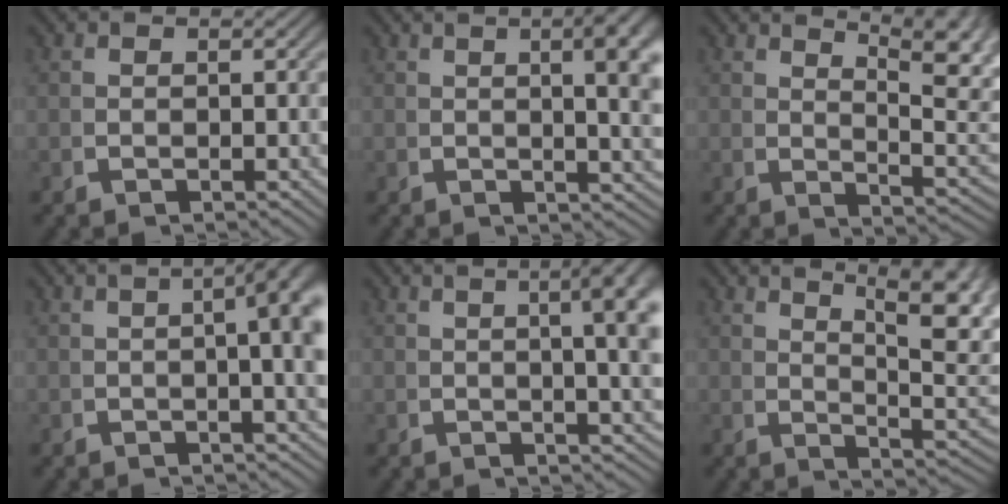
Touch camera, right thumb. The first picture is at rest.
{"total": 7.3, "force": [1.9, 2.5, 6.5], "torque": [-0.062, 0.011, 0.028]}
{"total": 7.6, "force": [2.6, 3.2, 6.4], "torque": [-0.067, -0.004, 0.047]}
{"total": 8.2, "force": [1.6, 3.3, 7.3], "torque": [-0.072, 0.024, 0.011]}
{"total": 9.4, "force": [3.2, 3.9, 8.0], "torque": [-0.070, 0.031, 0.034]}
{"total": 9.9, "force": [3.3, 4.3, 8.3], "torque": [-0.095, -0.004, 0.056]}